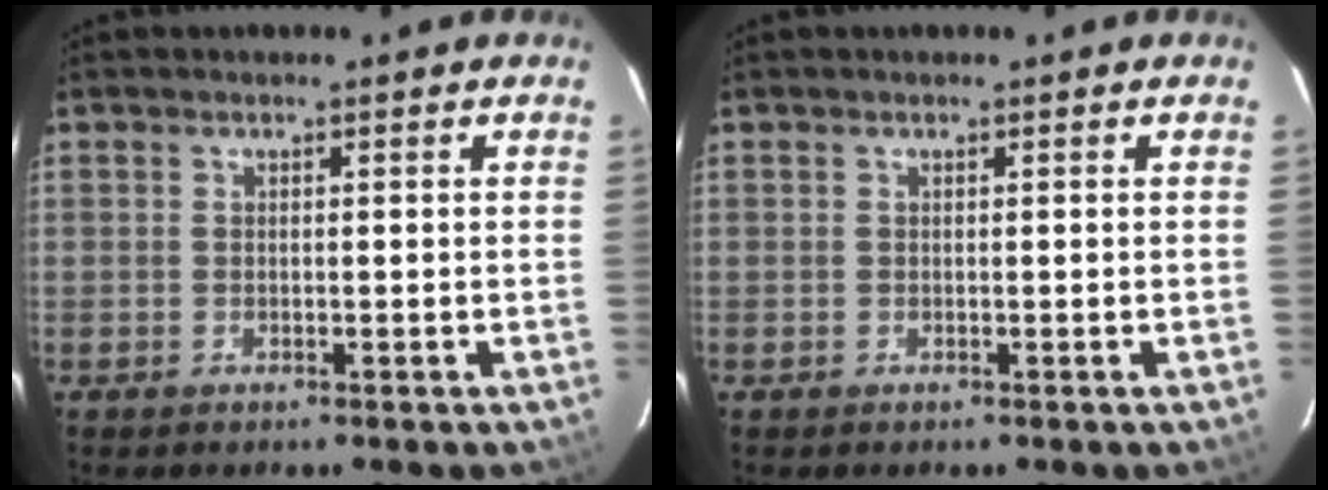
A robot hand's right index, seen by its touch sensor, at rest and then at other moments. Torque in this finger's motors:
{"motor_torque": [0.13, -0.02, 0.03, 0.01]}